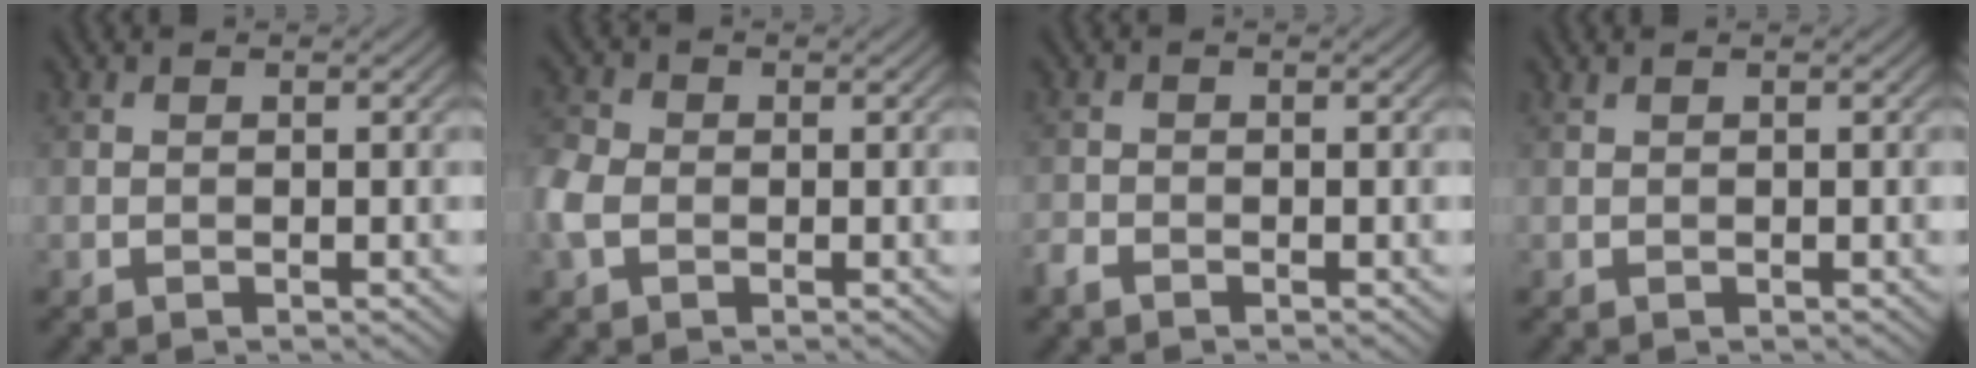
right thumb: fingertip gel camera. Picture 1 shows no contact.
{"total": 4.5, "force": [-1.1, 3.4, 2.7], "torque": [-0.082, 0.002, -0.033]}
{"total": 1.5, "force": [-1.3, 0.5, 0.6], "torque": [-0.018, -0.003, -0.033]}
{"total": 0.0}